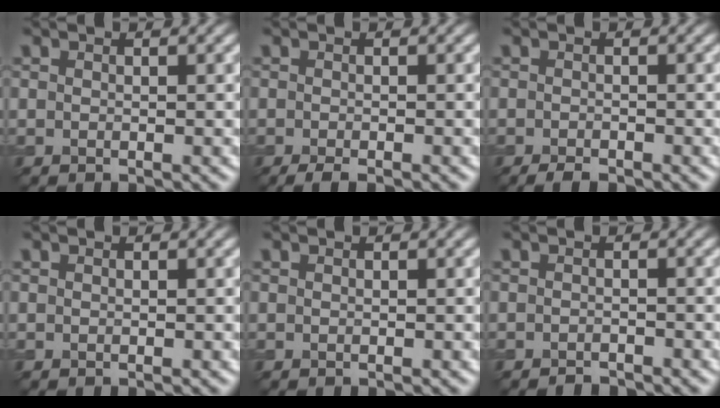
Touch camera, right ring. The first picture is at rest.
{"total": 1.9, "force": [-1.3, 0.3, 1.2], "torque": [-0.019, -0.002, -0.022]}
{"total": 1.6, "force": [-1.3, 0.4, 0.9], "torque": [-0.015, -0.002, -0.024]}
{"total": 0.0}
{"total": 0.0}
{"total": 1.0, "force": [-0.9, 0.2, 0.2], "torque": [-0.001, 0.000, -0.017]}